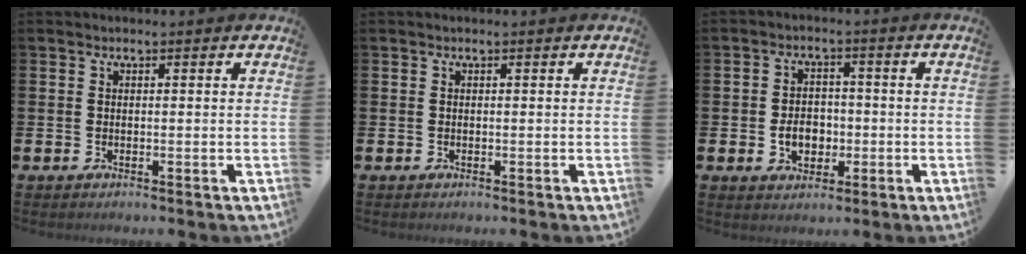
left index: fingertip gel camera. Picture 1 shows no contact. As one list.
[{"total": 0.0}, {"total": 4.3, "force": [-0.9, 3.3, 2.6], "torque": [-0.034, -0.001, -0.024]}]